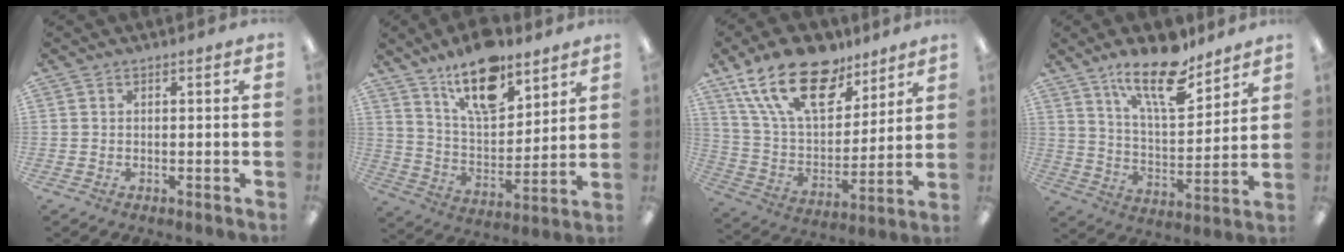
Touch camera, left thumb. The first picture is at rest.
{"total": 17.0, "force": [12.2, 7.1, 9.5], "torque": [-0.160, -0.064, 0.211]}
{"total": 22.1, "force": [14.3, 11.2, 12.6], "torque": [-0.231, -0.078, 0.256]}
{"total": 16.5, "force": [12.0, 5.6, 9.9], "torque": [-0.163, -0.065, 0.203]}